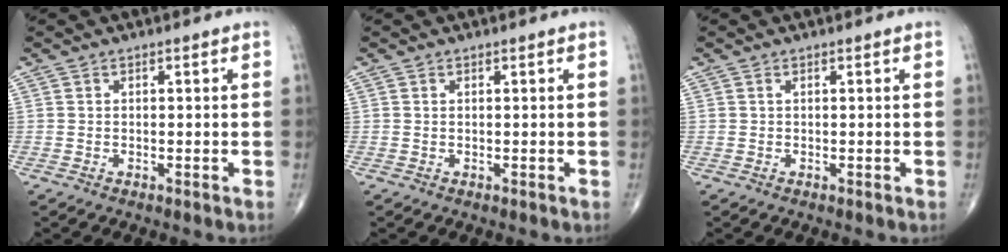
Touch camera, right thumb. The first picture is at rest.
{"total": 0.0}
{"total": 0.0}